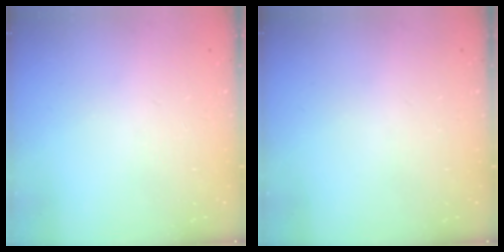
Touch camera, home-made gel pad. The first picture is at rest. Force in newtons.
{"total": 0.0}